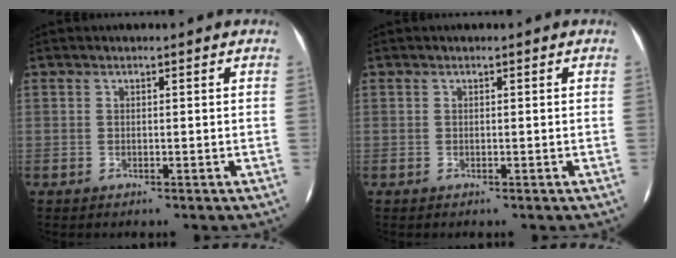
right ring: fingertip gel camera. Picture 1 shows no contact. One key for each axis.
{"total": 0.0}